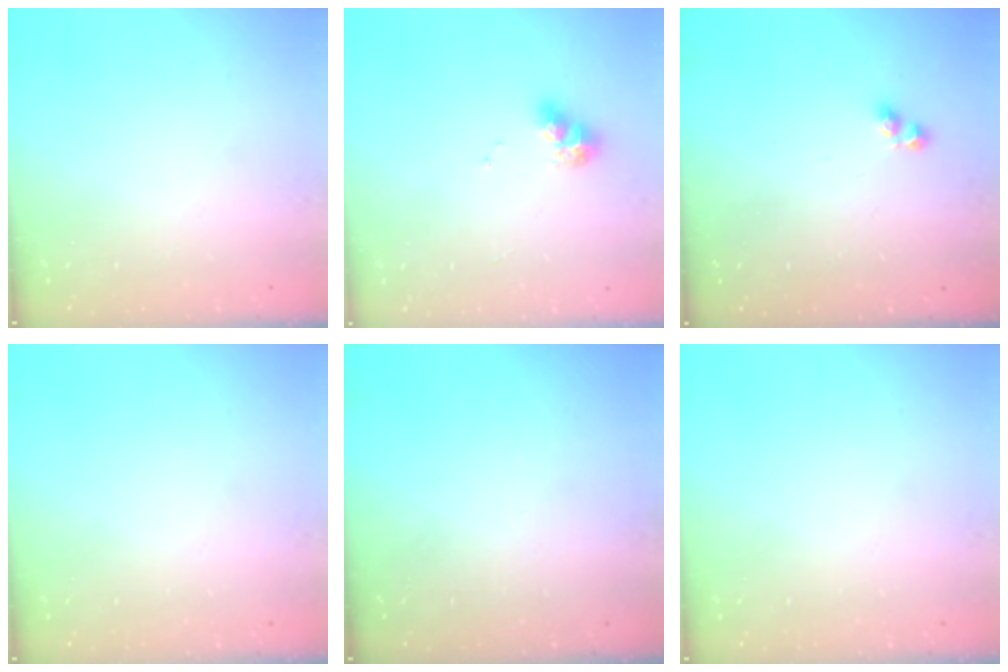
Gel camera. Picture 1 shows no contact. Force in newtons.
{"total": 7.7, "press": 7.7, "slide": 0.6}
{"total": 4.2, "press": 4.1, "slide": 0.2}
{"total": 0.0}
{"total": 0.0}
{"total": 0.0}